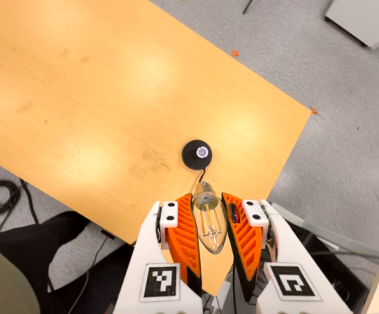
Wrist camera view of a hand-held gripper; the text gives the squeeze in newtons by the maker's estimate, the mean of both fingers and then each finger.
{"total": 19.4, "left": 20.8, "right": 18.1}